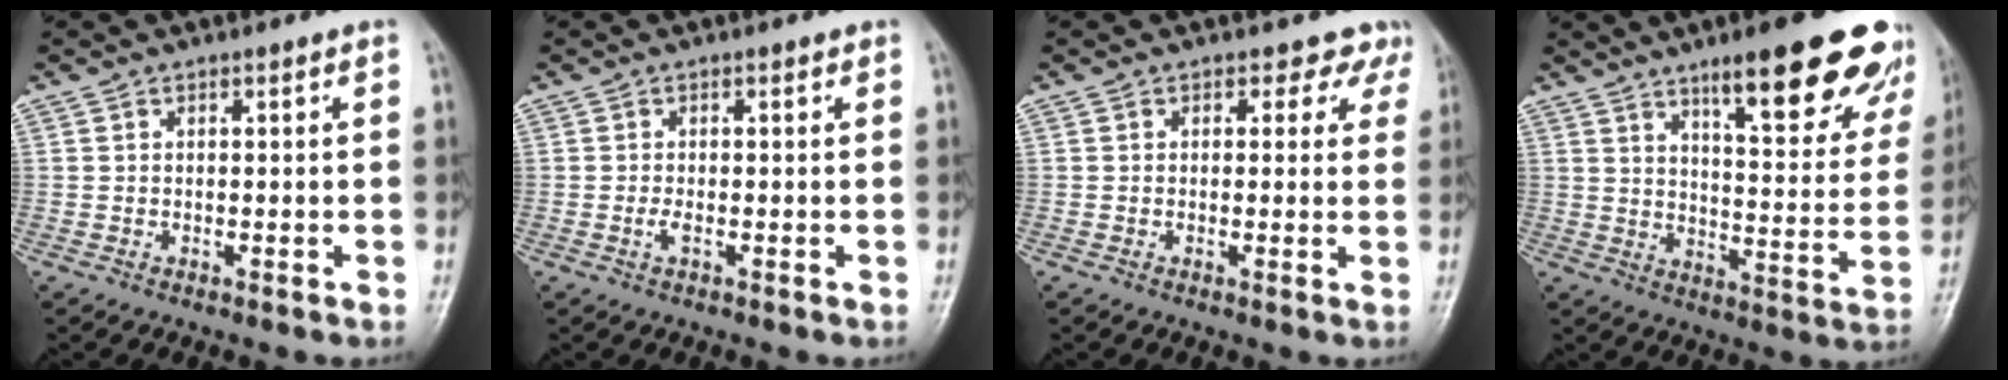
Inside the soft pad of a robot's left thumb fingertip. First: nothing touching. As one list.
[{"total": 1.4, "force": [-0.2, 0.5, 1.3], "torque": [-0.025, -0.002, -0.004]}, {"total": 3.6, "force": [2.6, 2.4, 0.2], "torque": [0.029, -0.014, 0.008]}, {"total": 21.4, "force": [13.6, 5.5, 15.6], "torque": [-0.164, -0.058, 0.189]}]